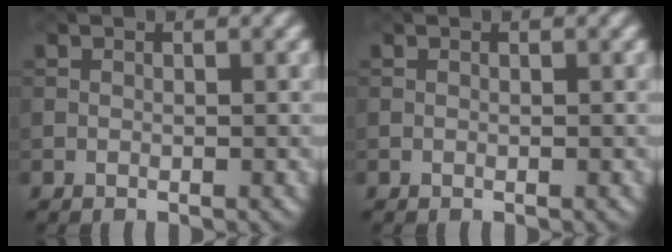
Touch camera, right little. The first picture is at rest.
{"total": 0.0}